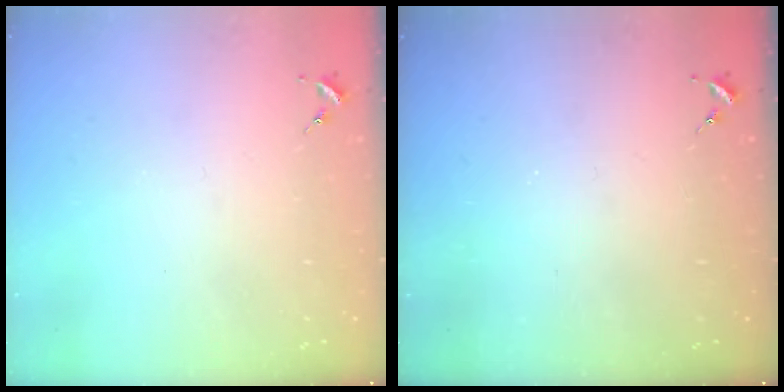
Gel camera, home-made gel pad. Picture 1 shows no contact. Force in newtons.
{"total": 0.0}